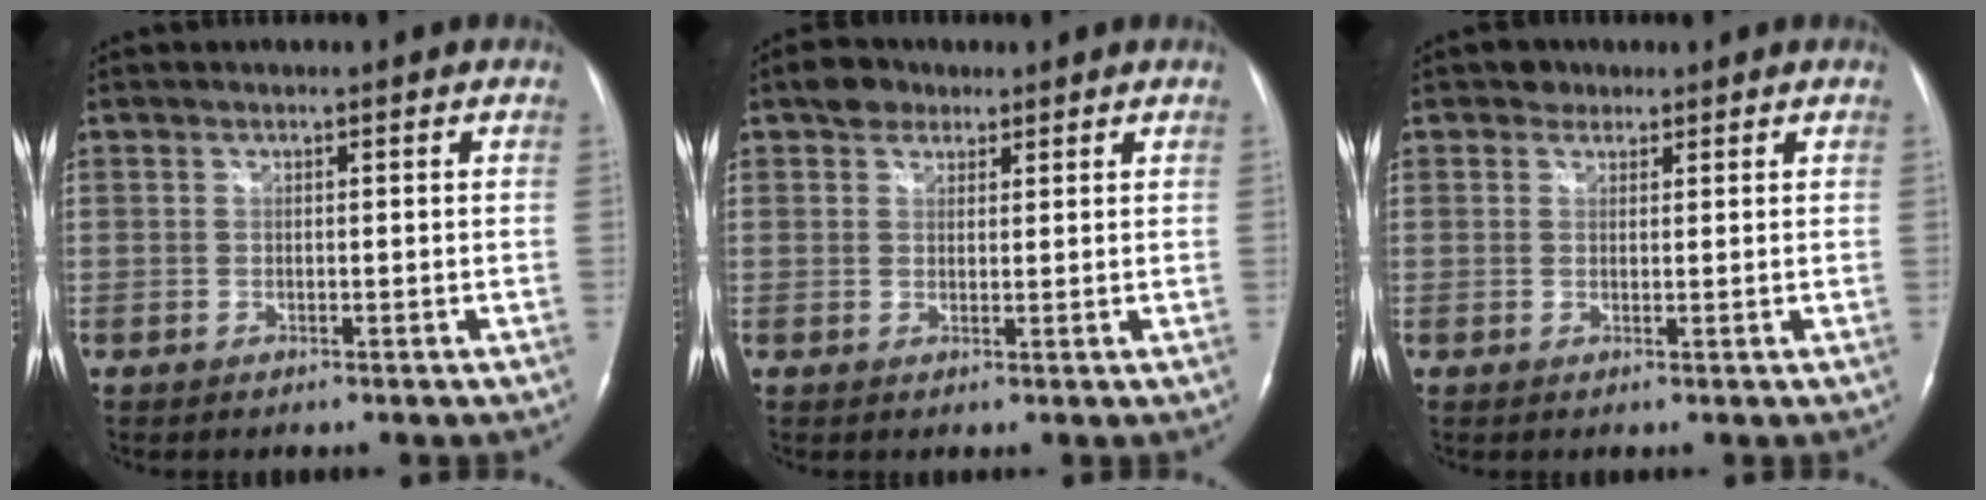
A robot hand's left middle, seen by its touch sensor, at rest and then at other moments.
{"total": 3.3, "force": [2.2, 2.4, 0.9], "torque": [-0.017, 0.012, 0.035]}
{"total": 1.9, "force": [1.2, 1.5, 0.1], "torque": [0.002, 0.004, 0.013]}